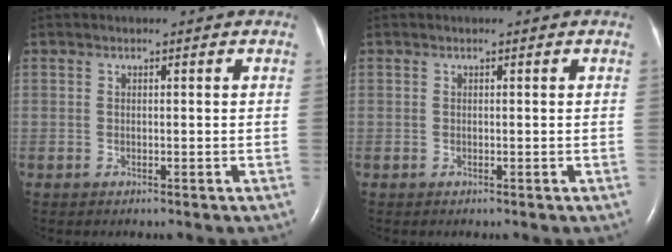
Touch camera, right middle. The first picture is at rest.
{"total": 0.0}